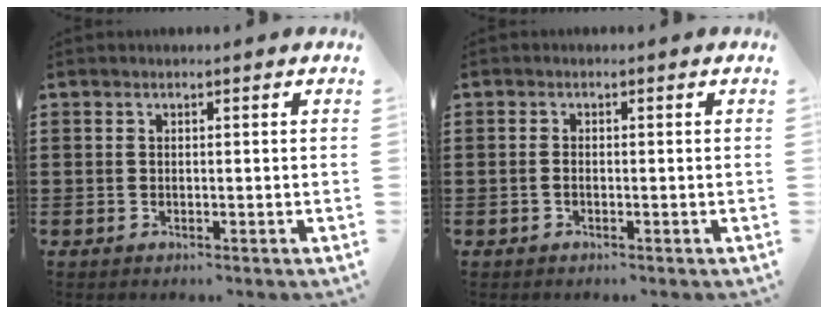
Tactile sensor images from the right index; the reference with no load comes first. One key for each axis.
{"total": 0.8, "fx": -0.5, "fy": 0.3, "fz": 0.6, "tx": -0.013, "ty": -0.003, "tz": -0.009}